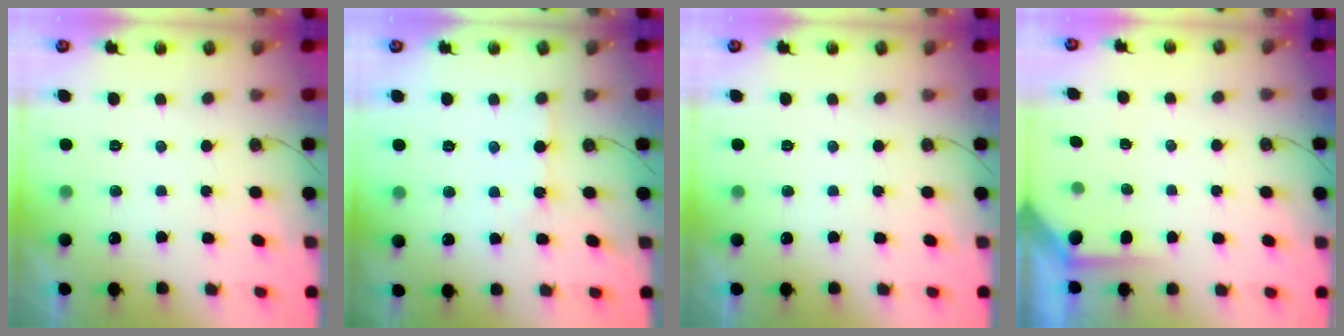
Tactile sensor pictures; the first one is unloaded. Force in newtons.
{"total": 3.2, "press": 3.1, "slide": 0.4}
{"total": 0.0}
{"total": 1.5, "press": 1.5, "slide": 0.3}